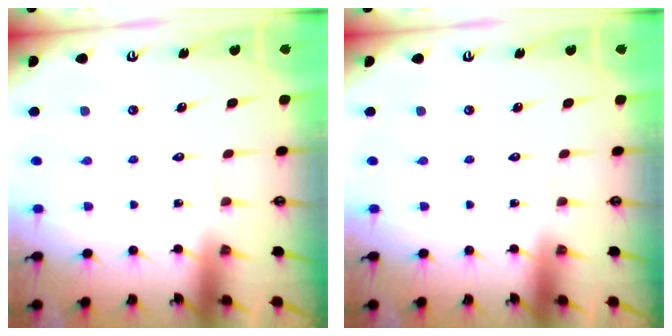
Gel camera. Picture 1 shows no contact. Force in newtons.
{"total": 0.0}